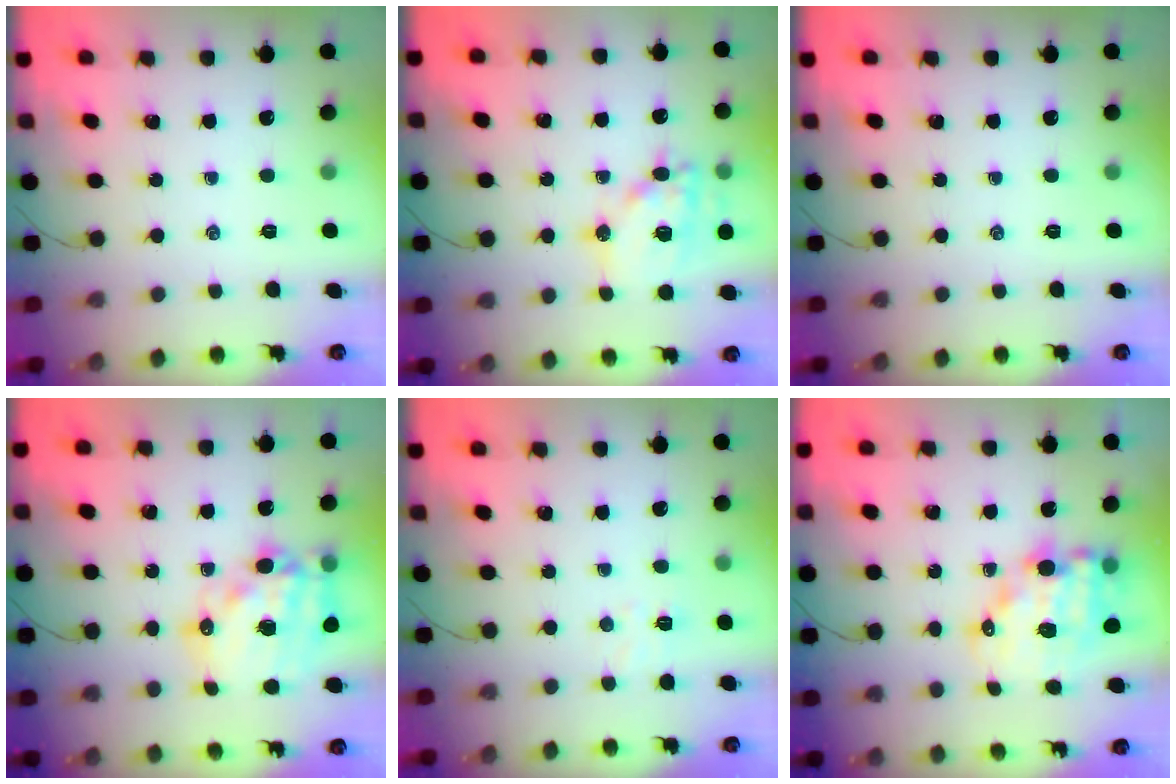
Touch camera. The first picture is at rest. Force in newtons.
{"total": 15.1, "press": 15.0, "slide": 2.2}
{"total": 0.0}
{"total": 19.2, "press": 18.6, "slide": 4.5}
{"total": 4.1, "press": 4.0, "slide": 0.9}
{"total": 12.7, "press": 12.4, "slide": 2.9}